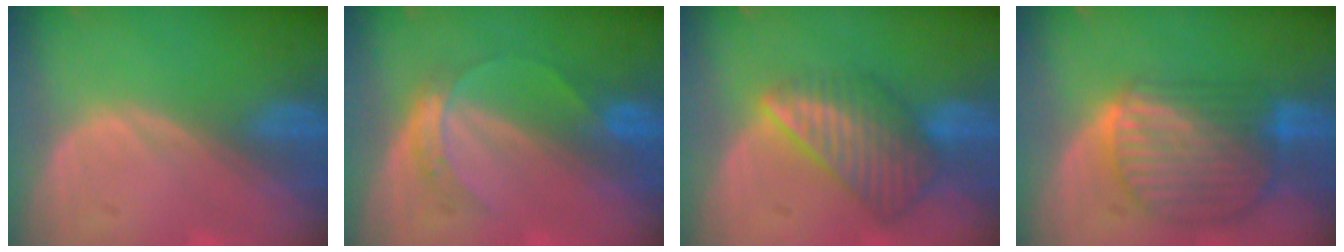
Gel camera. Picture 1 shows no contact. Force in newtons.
{"total": 3.8, "press": 3.8, "slide": 0.4}
{"total": 8.8, "press": 7.6, "slide": 4.4}
{"total": 10.2, "press": 8.7, "slide": 5.3}